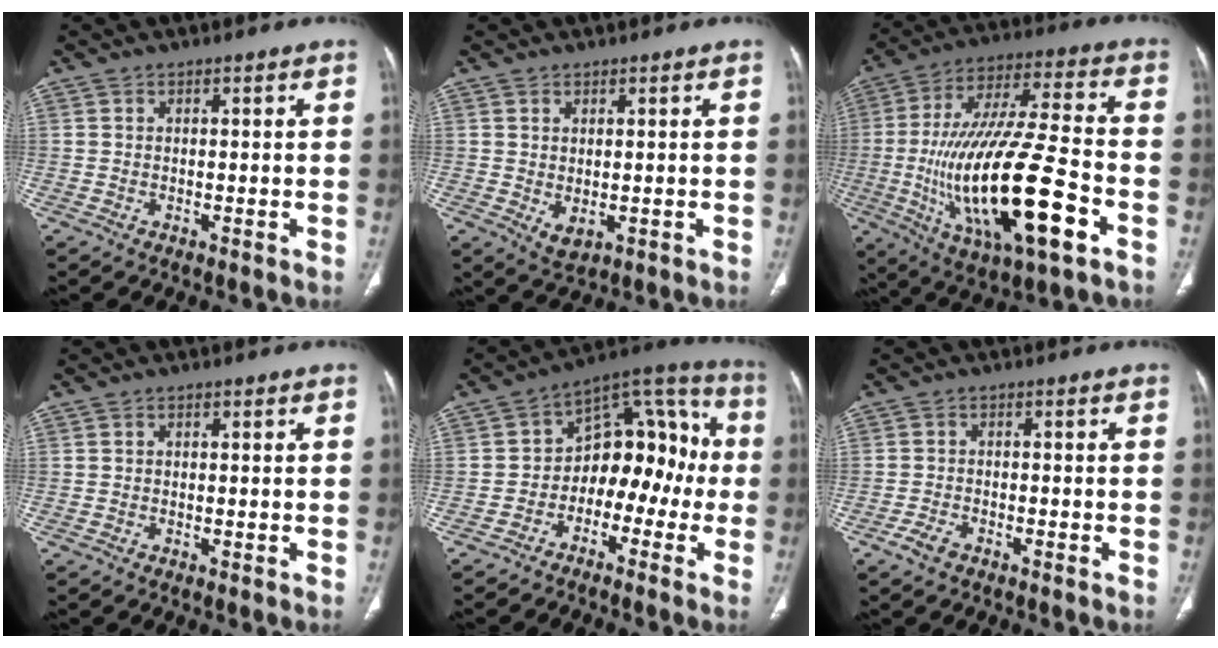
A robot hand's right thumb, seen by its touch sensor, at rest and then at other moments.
{"total": 3.0, "force": [-0.2, 1.7, 2.4], "torque": [-0.038, -0.006, 0.010]}
{"total": 26.9, "force": [-7.3, 8.0, 24.6], "torque": [-0.504, 0.011, -0.110]}
{"total": 0.0}
{"total": 14.6, "force": [-3.1, 9.9, 10.3], "torque": [-0.084, 0.074, -0.061]}
{"total": 2.9, "force": [-2.0, 1.3, 1.6], "torque": [-0.040, 0.008, -0.036]}